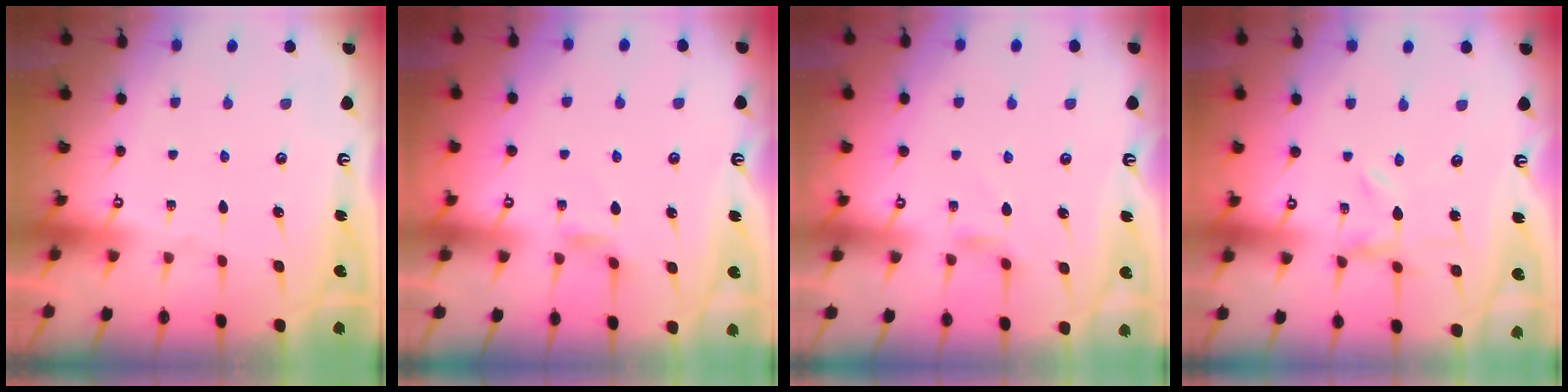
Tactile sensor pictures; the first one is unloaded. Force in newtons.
{"total": 2.3, "press": 2.3, "slide": 0.4}
{"total": 2.5, "press": 2.5, "slide": 0.4}
{"total": 0.0}